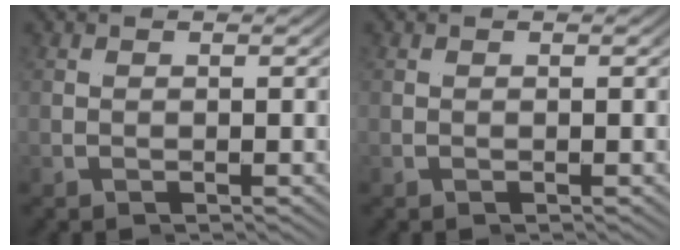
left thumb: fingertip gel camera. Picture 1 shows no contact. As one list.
[{"total": 0.0}]